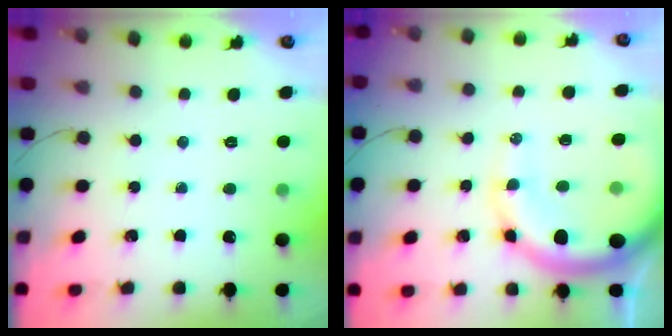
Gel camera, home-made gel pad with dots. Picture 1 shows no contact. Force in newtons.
{"total": 14.6, "press": 14.3, "slide": 2.8}